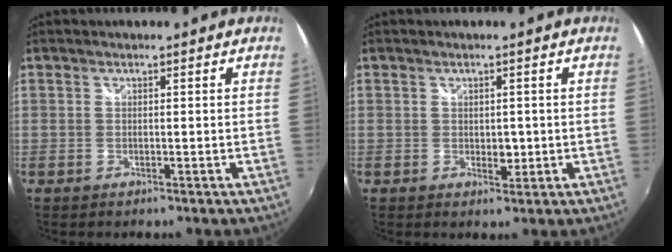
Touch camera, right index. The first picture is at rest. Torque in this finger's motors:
{"motor_torque": [-1.08, 1.06, 0.02, 0.00]}